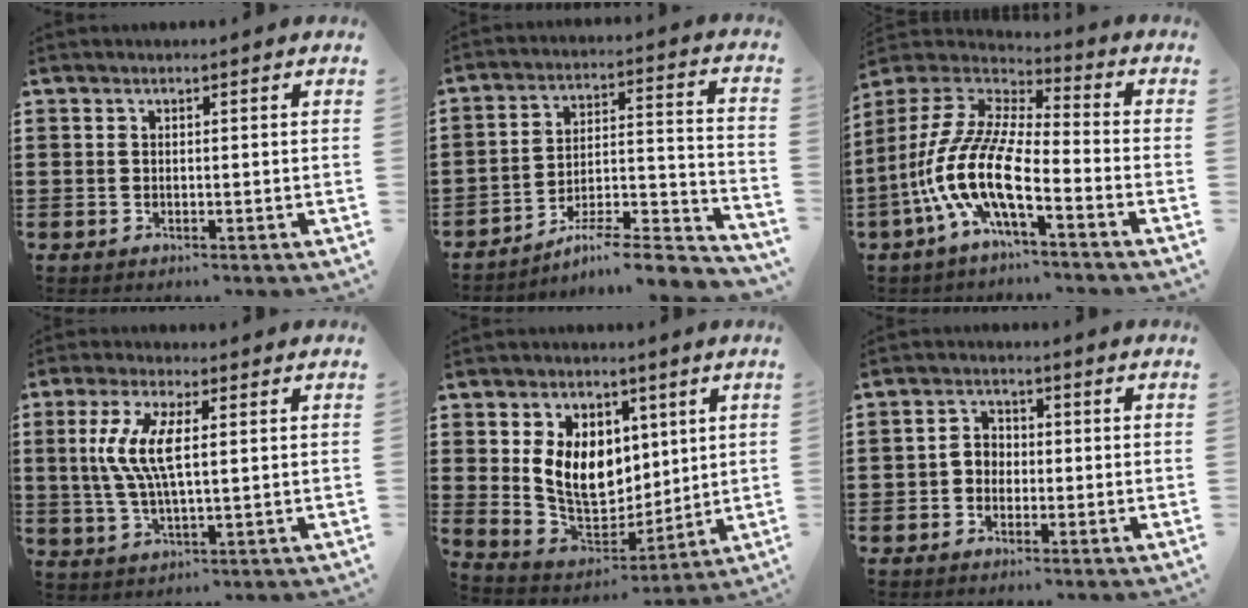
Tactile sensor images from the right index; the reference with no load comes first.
{"total": 6.7, "force": [-5.8, 1.0, 3.1], "torque": [-0.047, -0.003, -0.115]}
{"total": 12.4, "force": [-6.5, 3.6, 9.9], "torque": [-0.247, -0.015, -0.141]}
{"total": 7.9, "force": [1.3, 2.4, 7.4], "torque": [-0.174, -0.004, 0.013]}
{"total": 10.0, "force": [2.4, 7.6, 6.0], "torque": [-0.141, 0.003, 0.043]}
{"total": 2.6, "force": [-1.0, 2.1, 1.1], "torque": [-0.028, 0.008, -0.023]}